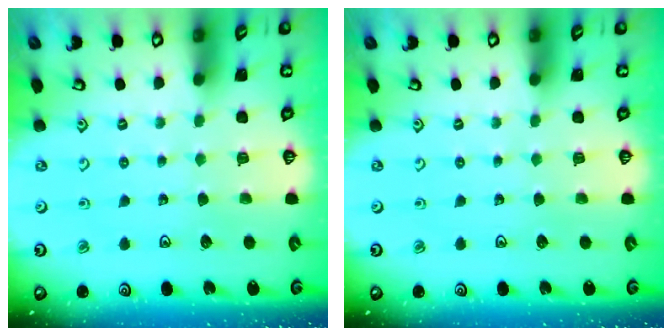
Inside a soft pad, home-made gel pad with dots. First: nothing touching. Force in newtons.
{"total": 0.0}